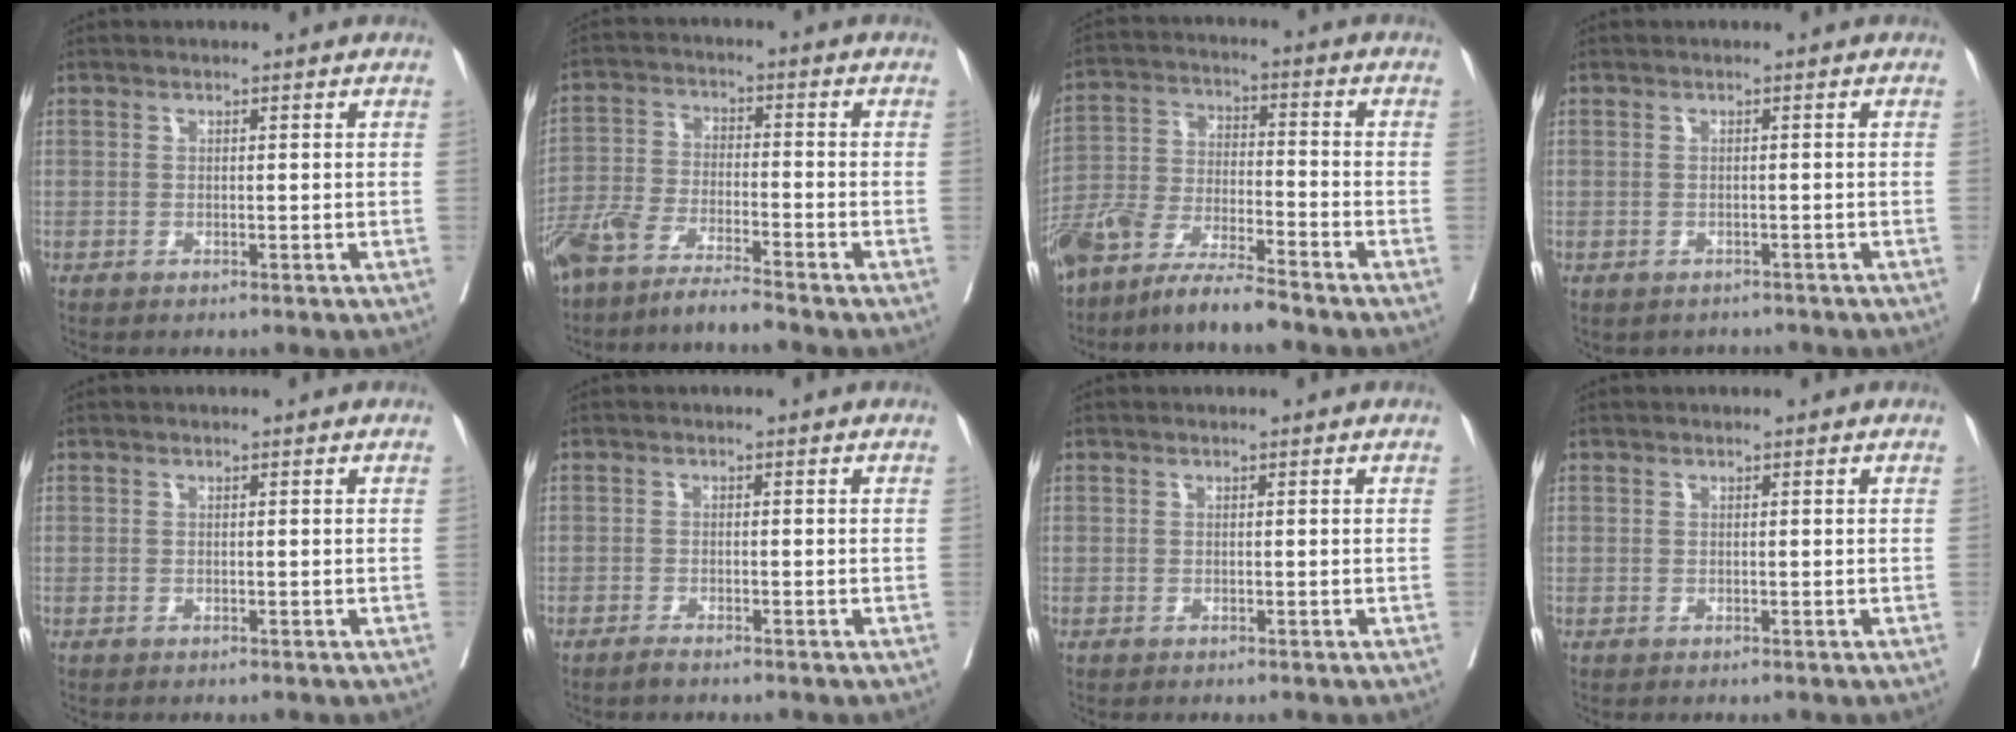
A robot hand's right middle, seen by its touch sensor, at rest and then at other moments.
{"total": 7.6, "force": [-6.6, 0.0, 3.9], "torque": [-0.077, -0.020, -0.126]}
{"total": 10.1, "force": [-8.5, 0.9, 5.4], "torque": [-0.107, -0.012, -0.165]}
{"total": 2.7, "force": [-2.3, 1.4, 0.2], "torque": [0.000, 0.005, -0.030]}
{"total": 0.0}
{"total": 1.3, "force": [-1.1, 0.0, 0.7], "torque": [-0.016, -0.002, -0.021]}
{"total": 0.0}
{"total": 0.0}